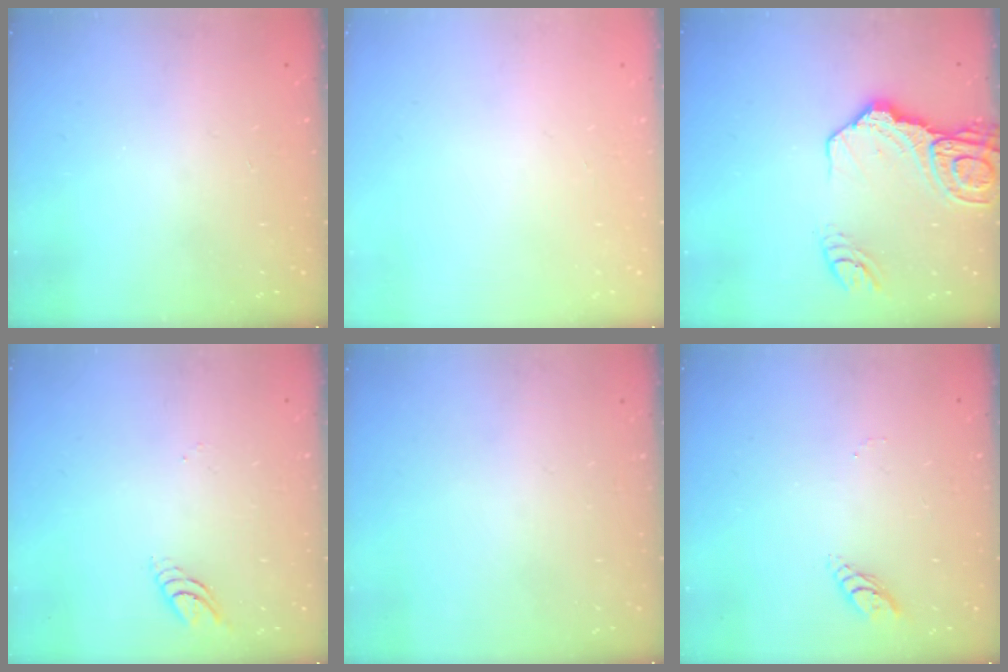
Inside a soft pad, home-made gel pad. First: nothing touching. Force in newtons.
{"total": 0.0}
{"total": 16.0, "press": 15.9, "slide": 1.8}
{"total": 4.1, "press": 4.1, "slide": 0.1}
{"total": 0.0}
{"total": 4.6, "press": 4.5, "slide": 0.4}